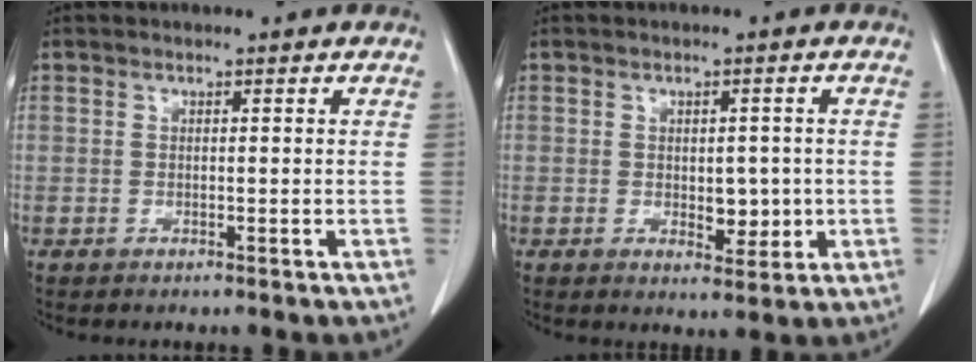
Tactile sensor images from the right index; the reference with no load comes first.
{"total": 4.1, "force": [-0.4, 2.4, 3.4], "torque": [-0.038, -0.002, 0.004]}